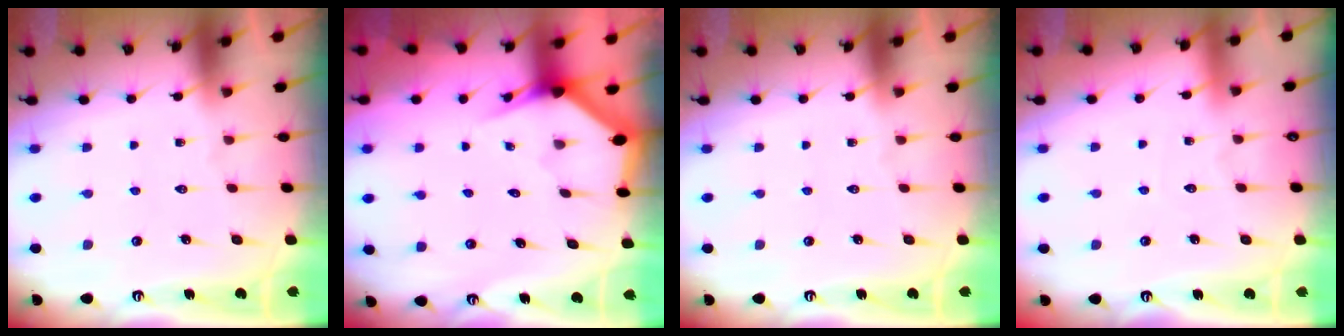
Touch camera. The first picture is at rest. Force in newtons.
{"total": 2.9, "press": 2.9, "slide": 0.2}
{"total": 0.0}
{"total": 2.6, "press": 2.6, "slide": 0.3}